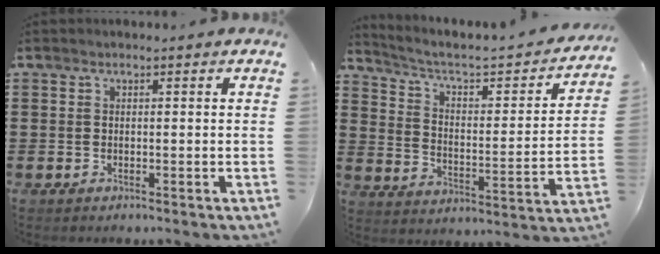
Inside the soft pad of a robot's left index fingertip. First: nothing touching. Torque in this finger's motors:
{"motor_torque": [2.14, 0.00, 0.15, 0.12]}